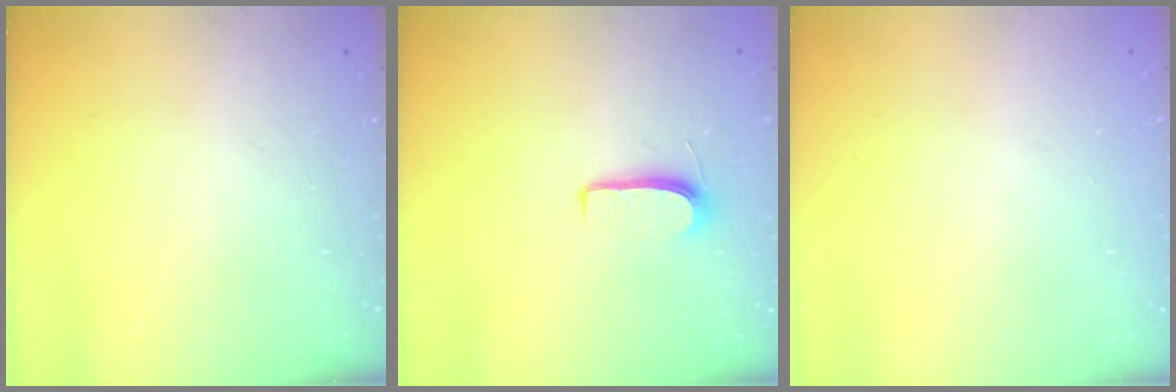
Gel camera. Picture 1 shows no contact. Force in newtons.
{"total": 6.1, "press": 6.0, "slide": 0.7}
{"total": 0.0}